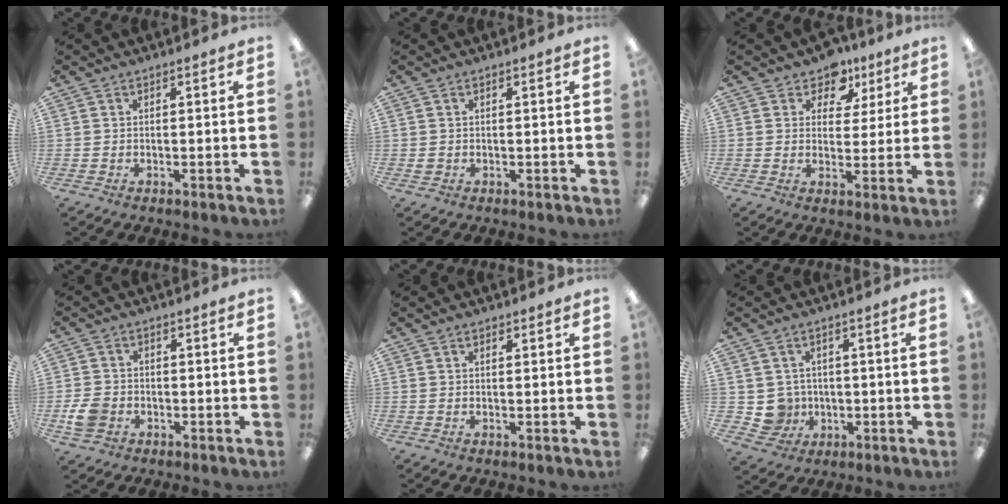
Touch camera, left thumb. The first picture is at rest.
{"total": 1.0, "force": [0.3, 0.9, 0.4], "torque": [-0.010, 0.005, 0.004]}
{"total": 8.1, "force": [5.5, 5.6, 2.2], "torque": [-0.033, -0.032, 0.099]}
{"total": 5.4, "force": [-1.8, 4.2, 2.8], "torque": [-0.055, 0.005, -0.036]}
{"total": 1.0, "force": [0.6, 0.5, 0.6], "torque": [-0.014, 0.001, 0.011]}
{"total": 5.3, "force": [0.5, 5.3, 0.8], "torque": [-0.031, 0.002, 0.016]}